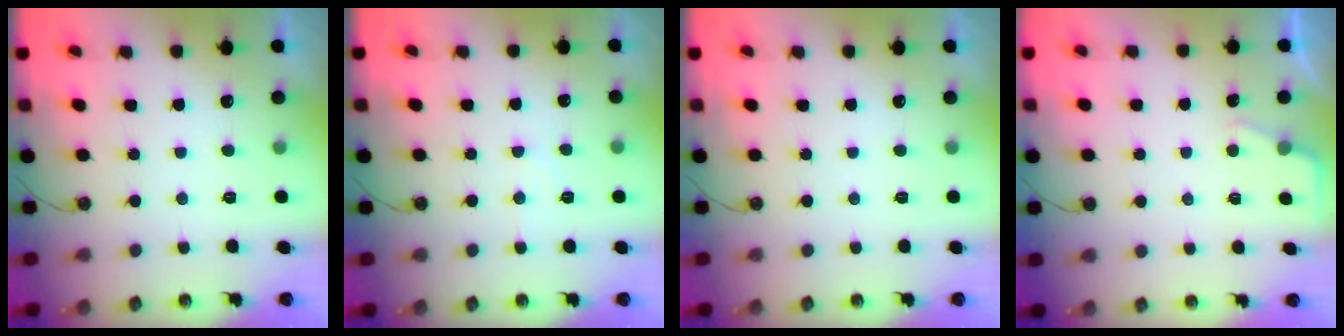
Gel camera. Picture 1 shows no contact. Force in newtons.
{"total": 5.4, "press": 5.3, "slide": 1.0}
{"total": 0.0}
{"total": 3.1, "press": 3.0, "slide": 0.5}